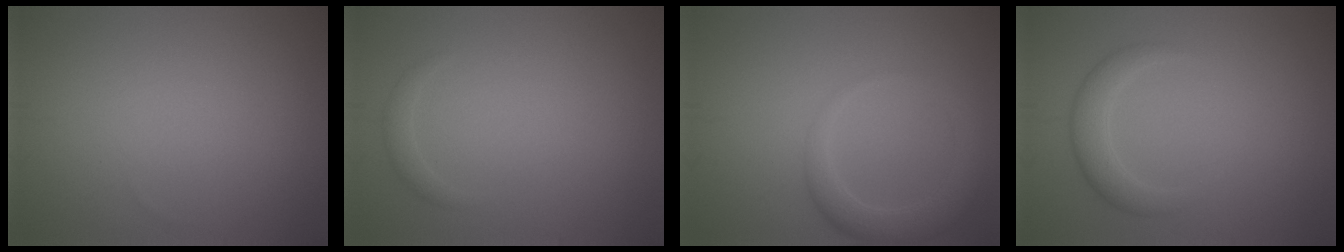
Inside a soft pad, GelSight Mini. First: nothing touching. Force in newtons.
{"total": 0.9, "press": 0.9, "slide": 0.0}
{"total": 3.3, "press": 3.3, "slide": 0.2}
{"total": 2.5, "press": 2.5, "slide": 0.0}